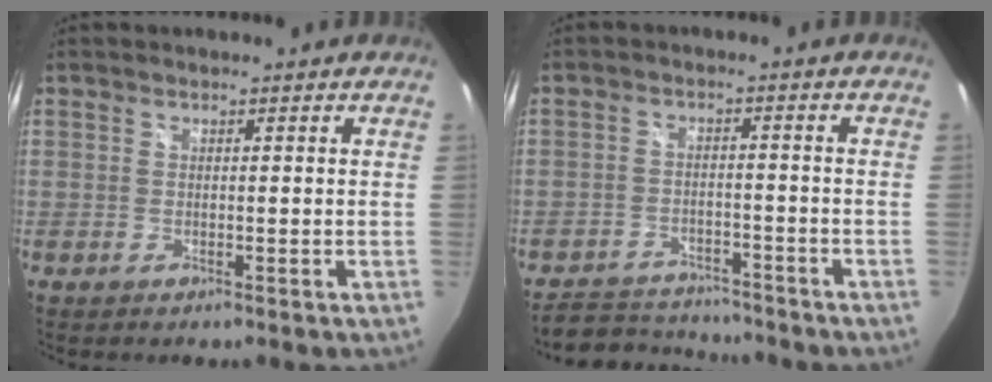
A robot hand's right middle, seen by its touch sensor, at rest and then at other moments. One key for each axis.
{"total": 9.7, "fx": -9.0, "fy": 2.5, "fz": 2.5, "tx": -0.071, "ty": 0.007, "tz": -0.137}